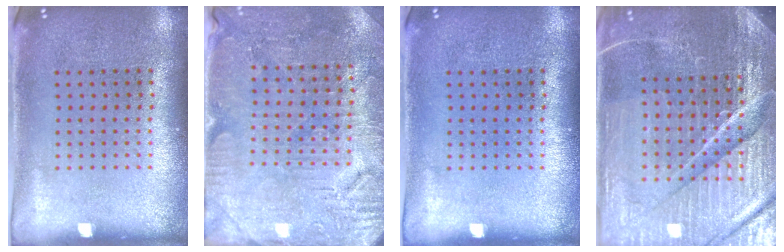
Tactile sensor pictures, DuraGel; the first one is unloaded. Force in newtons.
{"total": 3.1, "press": 3.1, "slide": 0.6}
{"total": 0.0}
{"total": 6.2, "press": 5.6, "slide": 2.7}